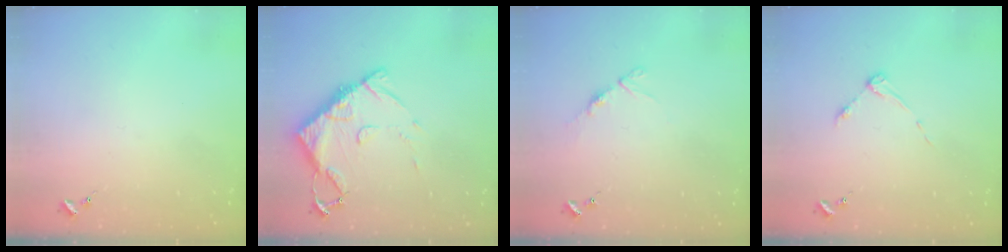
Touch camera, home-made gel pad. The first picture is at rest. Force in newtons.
{"total": 11.5, "press": 11.5, "slide": 1.1}
{"total": 5.5, "press": 5.4, "slide": 0.6}
{"total": 3.7, "press": 3.7, "slide": 0.4}